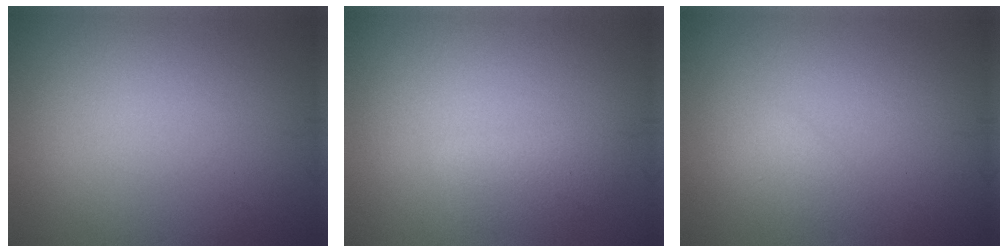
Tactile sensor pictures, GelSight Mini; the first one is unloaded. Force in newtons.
{"total": 2.1, "press": 2.1, "slide": 0.1}
{"total": 1.2, "press": 1.2, "slide": 0.0}